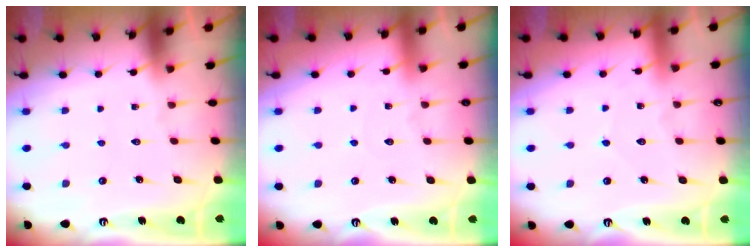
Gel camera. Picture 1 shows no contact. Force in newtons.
{"total": 2.7, "press": 2.7, "slide": 0.3}
{"total": 3.0, "press": 2.9, "slide": 0.4}